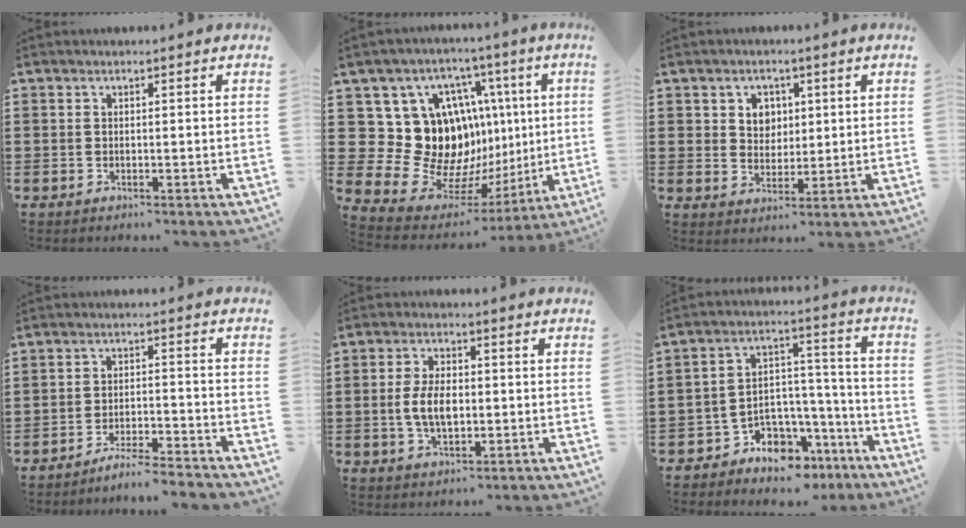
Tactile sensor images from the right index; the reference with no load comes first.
{"total": 17.2, "force": [2.9, 14.7, 8.4], "torque": [-0.184, -0.056, 0.075]}
{"total": 3.9, "force": [1.4, 3.4, 1.1], "torque": [-0.030, 0.011, 0.022]}
{"total": 4.3, "force": [-4.2, -0.3, 0.8], "torque": [-0.016, -0.001, -0.085]}
{"total": 5.8, "force": [-0.5, 3.0, 4.9], "torque": [-0.098, 0.001, -0.015]}
{"total": 7.3, "force": [-6.2, 3.7, 0.9], "torque": [-0.016, 0.017, -0.112]}